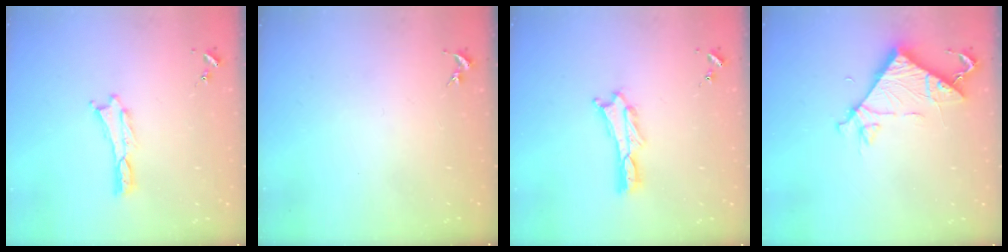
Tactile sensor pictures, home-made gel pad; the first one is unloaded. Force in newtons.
{"total": 0.0}
{"total": 1.1, "press": 1.1, "slide": 0.2}
{"total": 7.5, "press": 7.5, "slide": 0.5}